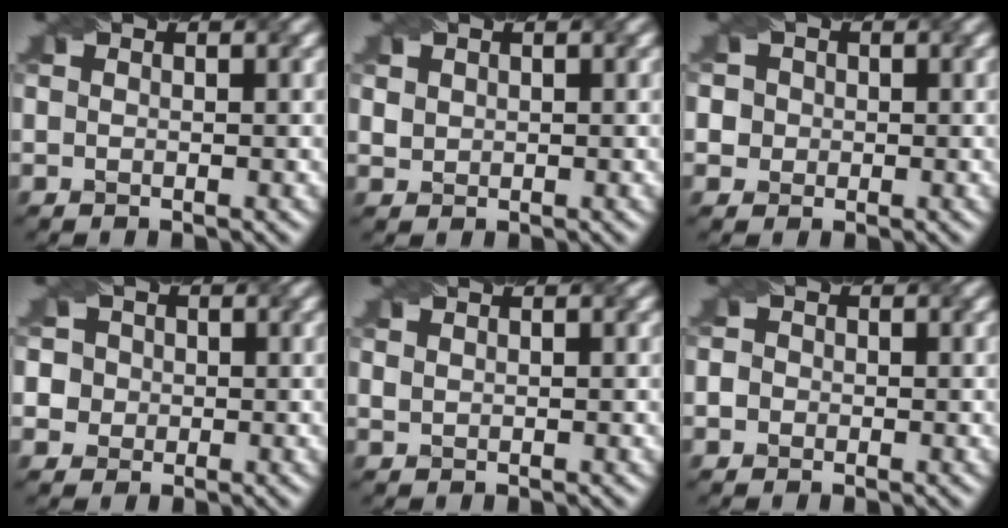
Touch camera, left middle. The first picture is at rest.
{"total": 1.5, "force": [0.9, 1.1, 0.5], "torque": [-0.025, 0.004, 0.032]}
{"total": 3.9, "force": [0.9, 3.6, 1.3], "torque": [-0.015, 0.030, -0.002]}
{"total": 5.1, "force": [0.9, 4.8, 1.5], "torque": [-0.025, 0.034, -0.005]}
{"total": 0.7, "force": [0.5, 0.3, 0.2], "torque": [-0.012, 0.000, 0.019]}
{"total": 2.0, "force": [0.0, 1.8, 0.8], "torque": [0.007, 0.024, -0.023]}